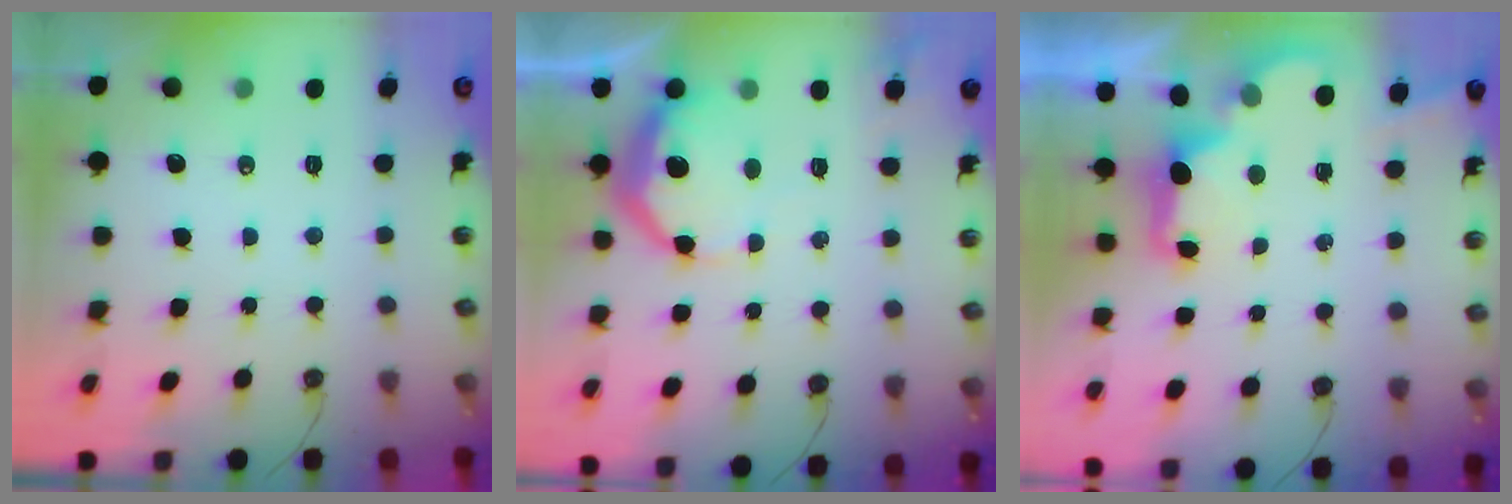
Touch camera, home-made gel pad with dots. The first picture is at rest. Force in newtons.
{"total": 13.0, "press": 13.0, "slide": 0.8}
{"total": 2.7, "press": 2.6, "slide": 0.8}